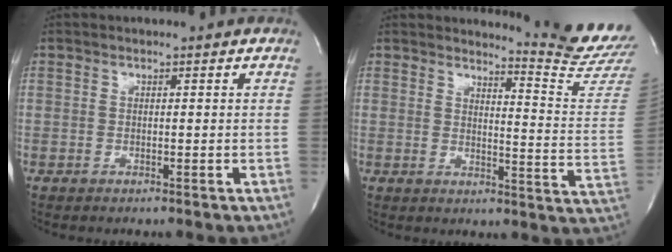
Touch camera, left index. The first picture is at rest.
{"total": 11.5, "force": [11.2, -2.7, 0.1], "torque": [-0.012, -0.145, 0.123]}